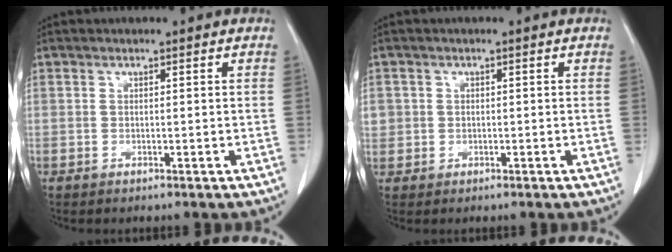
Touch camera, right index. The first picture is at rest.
{"total": 2.4, "force": [0.3, 2.4, 0.5], "torque": [-0.006, 0.004, 0.008]}